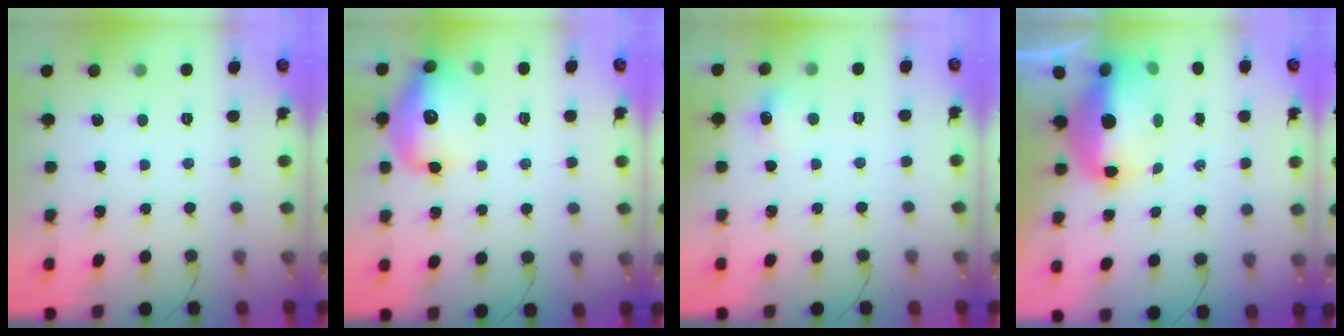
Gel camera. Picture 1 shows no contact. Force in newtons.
{"total": 15.4, "press": 15.3, "slide": 1.7}
{"total": 6.4, "press": 6.2, "slide": 1.6}
{"total": 17.7, "press": 14.1, "slide": 10.6}